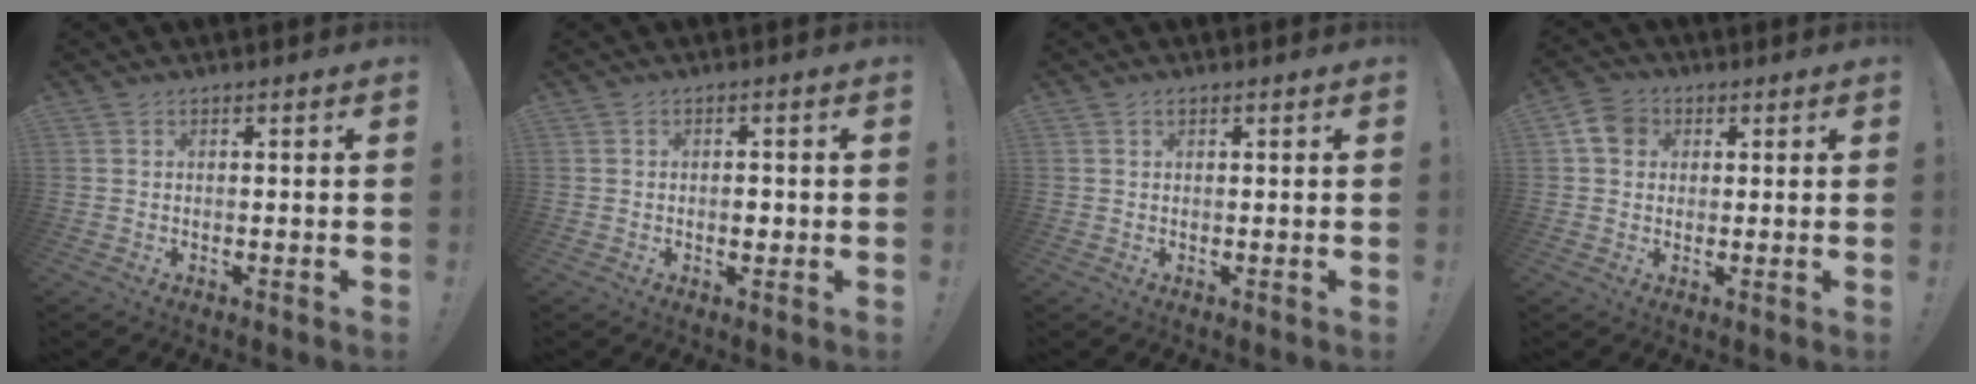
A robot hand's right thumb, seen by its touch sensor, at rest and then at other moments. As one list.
[{"total": 2.4, "force": [-0.6, 1.6, 1.7], "torque": [-0.014, -0.002, -0.013]}, {"total": 0.6, "force": [0.3, 0.3, 0.4], "torque": [-0.002, -0.001, 0.004]}, {"total": 7.0, "force": [2.1, 5.8, 3.3], "torque": [-0.049, 0.005, 0.043]}]